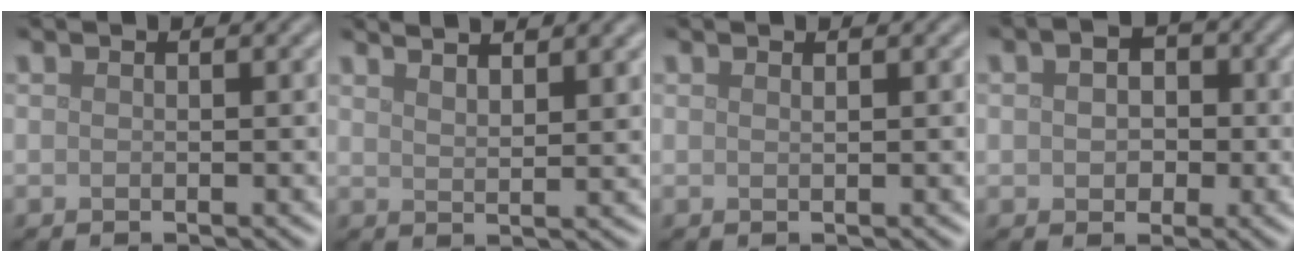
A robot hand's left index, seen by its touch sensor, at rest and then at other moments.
{"total": 4.7, "force": [3.7, 1.1, 2.7], "torque": [-0.016, 0.020, 0.033]}
{"total": 0.5, "force": [0.4, 0.2, 0.4], "torque": [0.000, 0.001, 0.006]}
{"total": 3.7, "force": [0.3, 2.8, 2.4], "torque": [-0.030, 0.003, -0.005]}